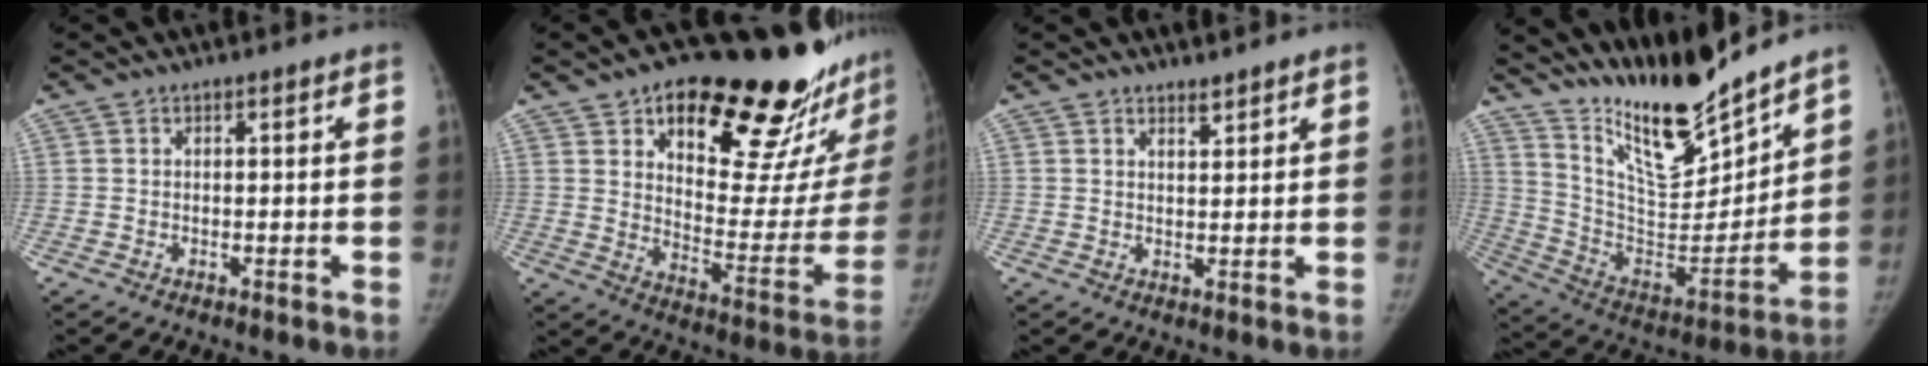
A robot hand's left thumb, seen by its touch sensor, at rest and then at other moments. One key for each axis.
{"total": 29.2, "fx": 19.5, "fy": 10.7, "fz": 18.9, "tx": -0.220, "ty": -0.085, "tz": 0.274}
{"total": 1.7, "fx": 1.6, "fy": 0.3, "fz": 0.3, "tx": 0.006, "ty": -0.017, "tz": 0.024}
{"total": 19.5, "fx": 17.2, "fy": 3.3, "fz": 8.6, "tx": -0.101, "ty": -0.119, "tz": 0.308}